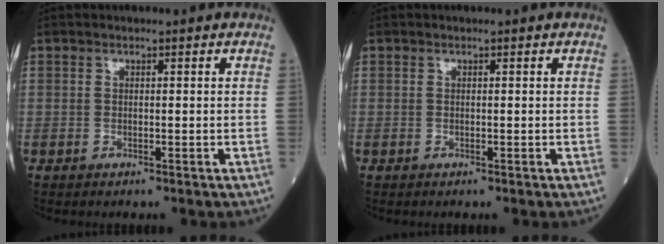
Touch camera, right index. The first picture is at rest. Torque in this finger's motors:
{"motor_torque": [0.03, 0.01, 0.00, 0.00]}